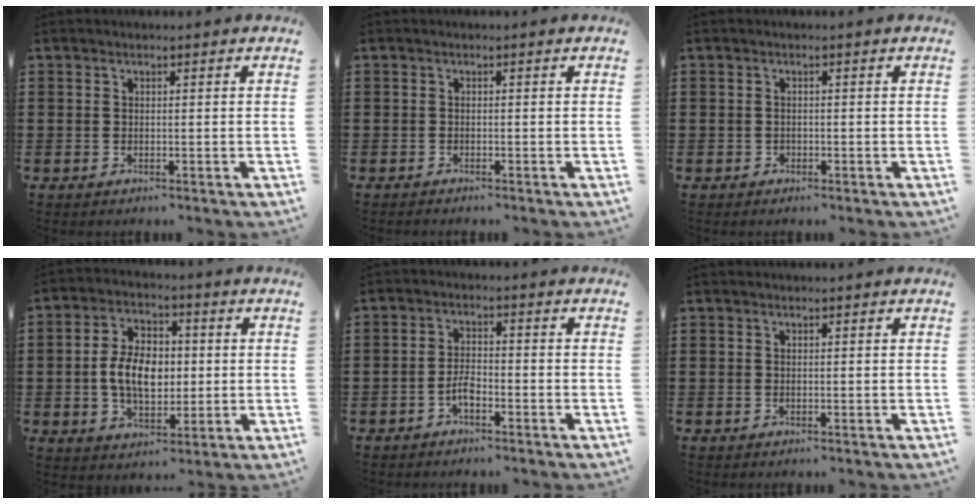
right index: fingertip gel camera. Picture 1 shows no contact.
{"total": 0.5, "force": [-0.5, 0.0, 0.0], "torque": [-0.002, -0.001, -0.011]}
{"total": 0.5, "force": [-0.2, 0.5, 0.0], "torque": [-0.003, 0.004, -0.005]}
{"total": 8.2, "force": [-0.3, 5.5, 6.1], "torque": [-0.133, 0.008, -0.013]}
{"total": 2.9, "force": [-1.7, 1.2, 2.1], "torque": [-0.047, 0.004, -0.035]}
{"total": 0.0}